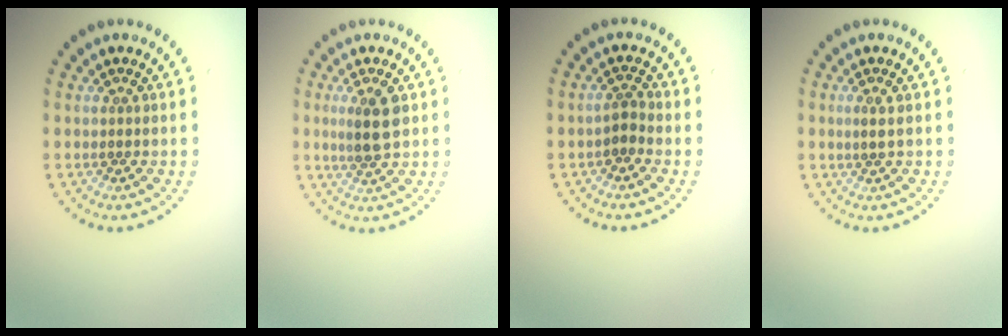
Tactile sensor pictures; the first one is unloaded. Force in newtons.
{"total": 3.4, "press": 3.2, "slide": 1.2}
{"total": 1.4, "press": 1.0, "slide": 1.0}
{"total": 1.0, "press": 0.8, "slide": 0.6}